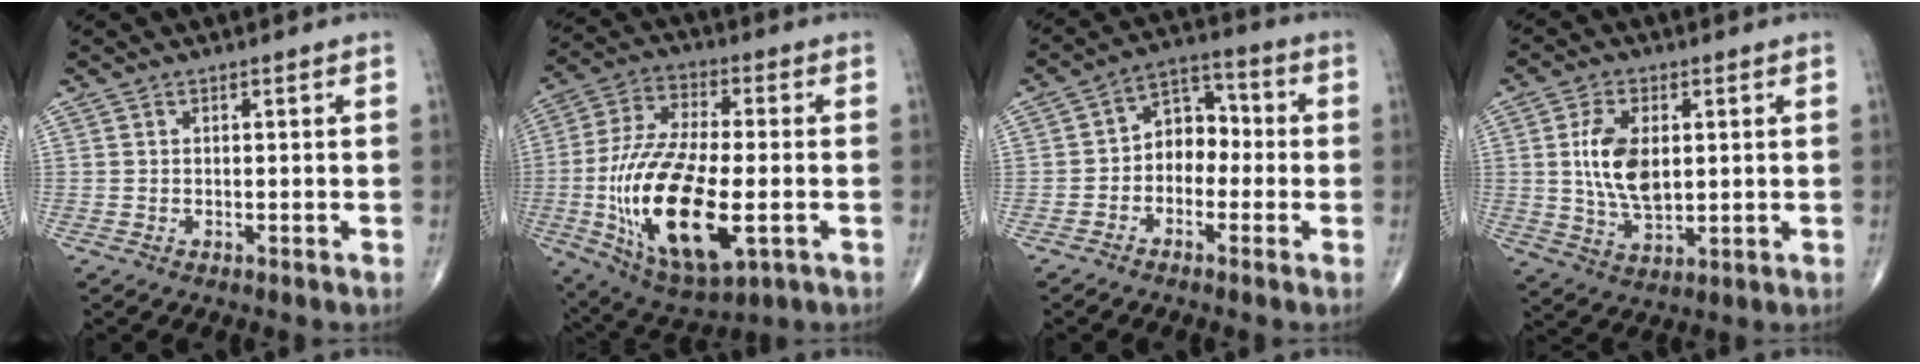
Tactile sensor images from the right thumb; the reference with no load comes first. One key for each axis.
{"total": 22.7, "fx": -4.8, "fy": 9.7, "fz": 20.0, "tx": -0.403, "ty": 0.000, "tz": -0.068}
{"total": 7.8, "fx": -1.3, "fy": 5.9, "fz": 4.9, "tx": -0.043, "ty": 0.040, "tz": -0.041}
{"total": 10.3, "fx": 1.6, "fy": 5.8, "fz": 8.4, "tx": -0.154, "ty": -0.009, "tz": 0.036}